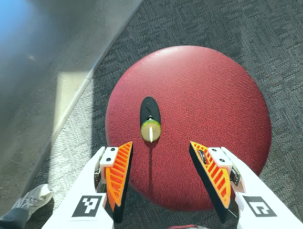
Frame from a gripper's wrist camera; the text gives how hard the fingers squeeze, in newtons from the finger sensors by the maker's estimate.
{"total": 0.0}